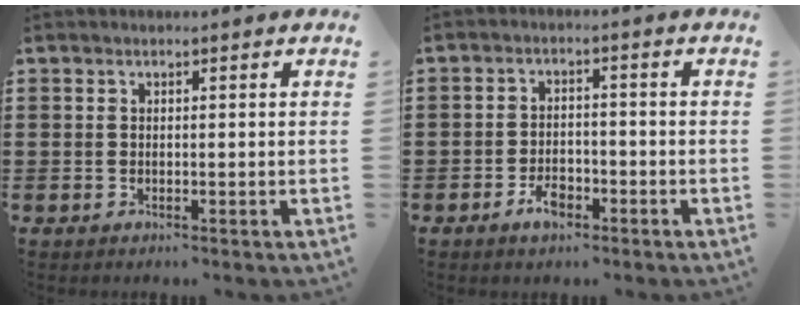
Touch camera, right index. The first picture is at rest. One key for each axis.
{"total": 3.9, "fx": -2.2, "fy": 2.0, "fz": 2.5, "tx": -0.048, "ty": 0.002, "tz": -0.041}